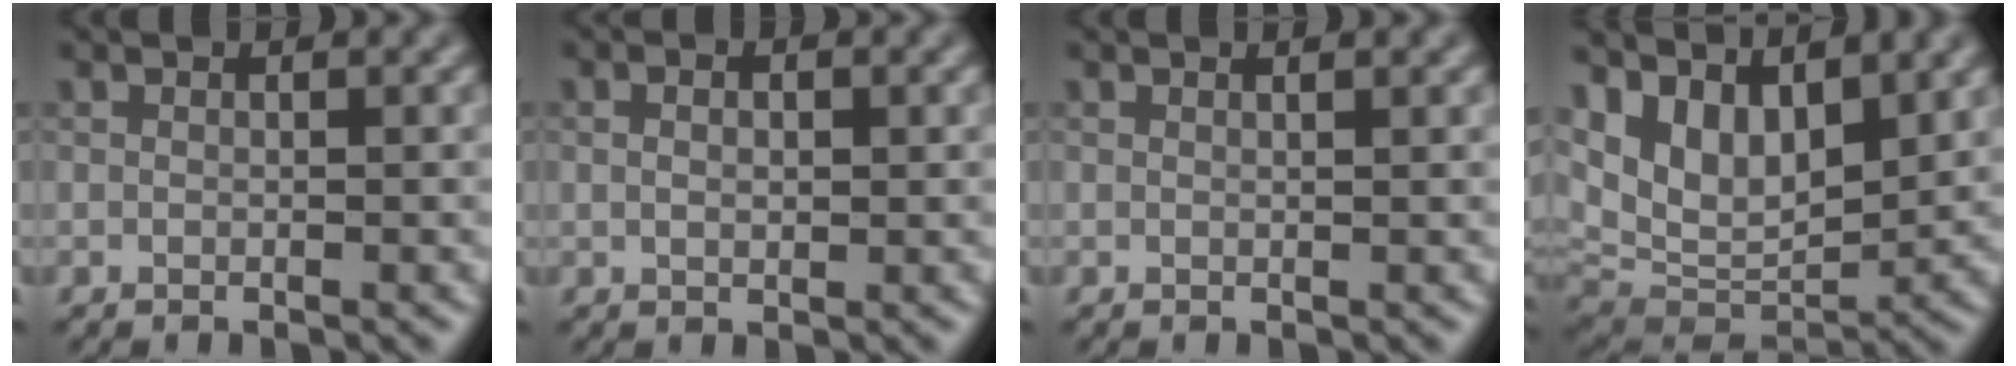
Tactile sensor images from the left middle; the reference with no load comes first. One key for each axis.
{"total": 1.5, "fx": 0.3, "fy": 0.9, "fz": 1.2, "tx": -0.020, "ty": 0.000, "tz": 0.006}
{"total": 1.1, "fx": 0.6, "fy": 0.4, "fz": 0.8, "tx": -0.005, "ty": 0.000, "tz": 0.001}
{"total": 8.5, "fx": 4.4, "fy": 4.5, "fz": 5.7, "tx": -0.107, "ty": -0.014, "tz": 0.084}